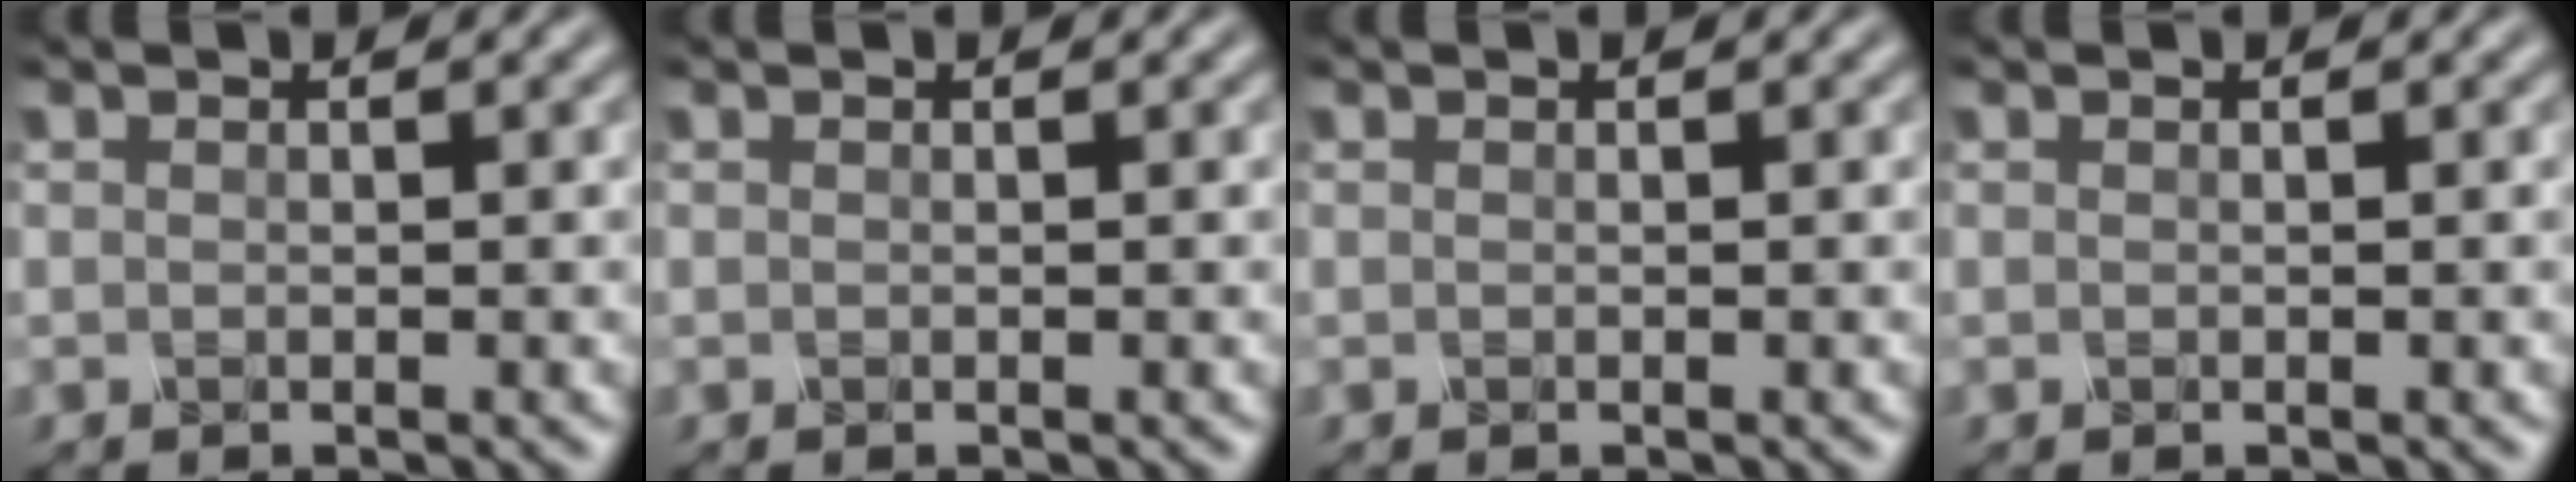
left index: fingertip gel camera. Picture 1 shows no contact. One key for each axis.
{"total": 0.0}
{"total": 0.0}
{"total": 0.0}